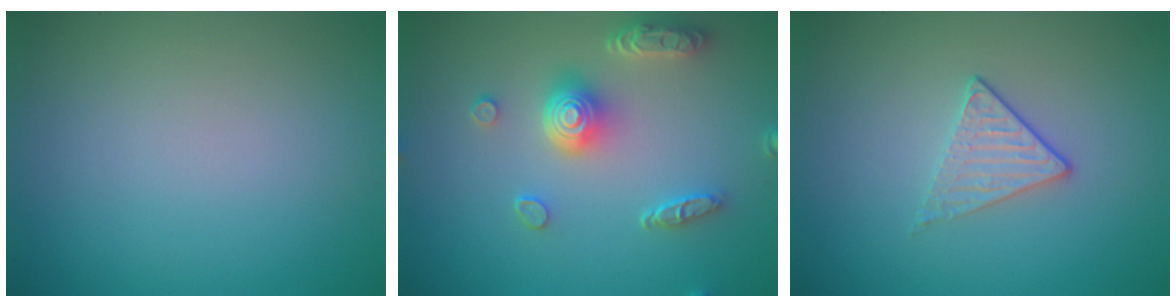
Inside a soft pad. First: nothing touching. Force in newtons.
{"total": 5.0, "press": 3.9, "slide": 3.1}
{"total": 1.7, "press": 1.4, "slide": 1.0}